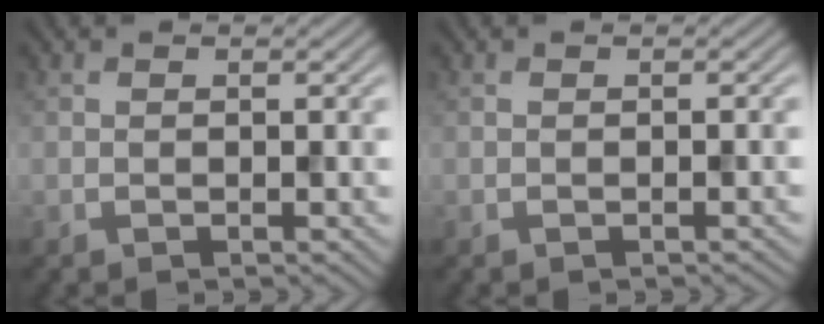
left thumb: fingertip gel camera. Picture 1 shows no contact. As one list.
[{"total": 0.0}]